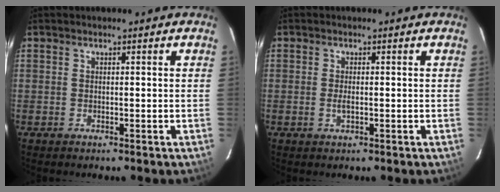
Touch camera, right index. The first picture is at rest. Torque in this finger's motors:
{"motor_torque": [0.04, 0.10, -0.01, 0.00]}